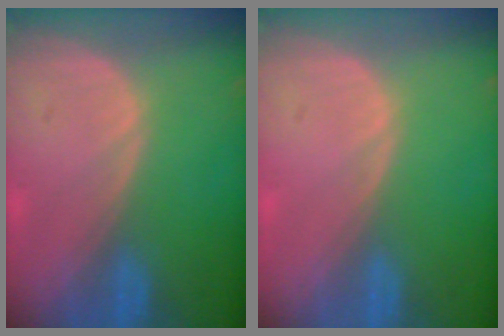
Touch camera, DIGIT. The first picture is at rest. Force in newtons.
{"total": 0.0}